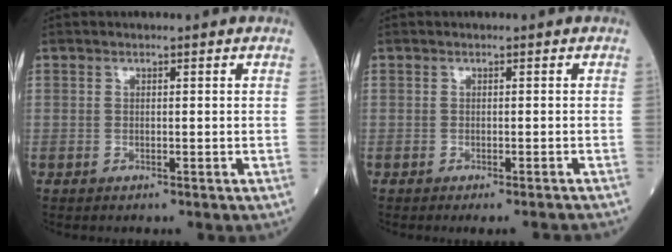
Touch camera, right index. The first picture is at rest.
{"total": 4.4, "force": [-4.2, -0.5, 1.3], "torque": [-0.010, -0.017, -0.050]}